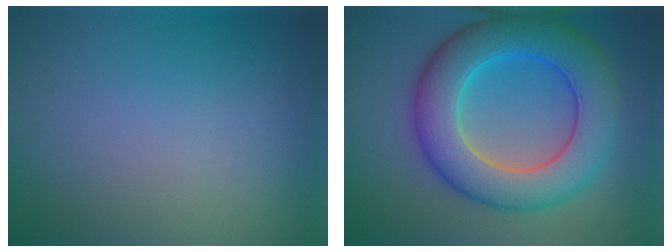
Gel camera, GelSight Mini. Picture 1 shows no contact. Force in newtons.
{"total": 9.5, "press": 9.5, "slide": 0.4}